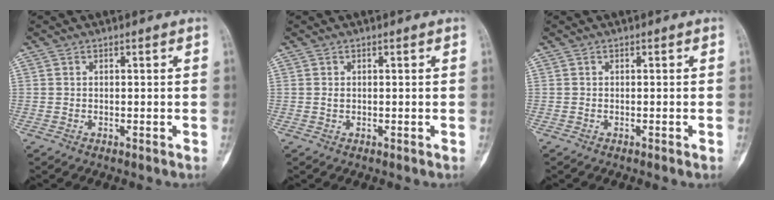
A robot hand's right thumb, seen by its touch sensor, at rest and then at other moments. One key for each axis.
{"total": 0.6, "fx": 0.1, "fy": 0.4, "fz": 0.4, "tx": -0.006, "ty": 0.001, "tz": 0.000}
{"total": 0.6, "fx": -0.3, "fy": -0.1, "fz": 0.5, "tx": -0.007, "ty": 0.000, "tz": -0.005}